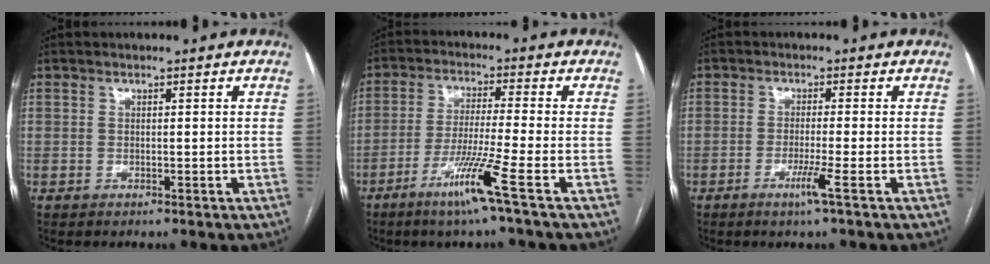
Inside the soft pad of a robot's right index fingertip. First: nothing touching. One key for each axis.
{"total": 8.6, "fx": -4.5, "fy": -1.9, "fz": 7.1, "tx": -0.132, "ty": -0.025, "tz": -0.091}
{"total": 3.2, "fx": -1.5, "fy": -0.9, "fz": 2.7, "tx": -0.055, "ty": -0.009, "tz": -0.033}